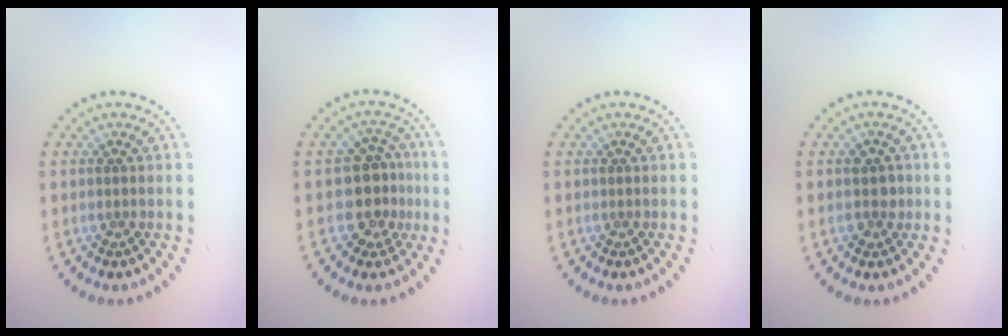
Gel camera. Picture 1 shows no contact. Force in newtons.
{"total": 3.6, "press": 3.2, "slide": 1.6}
{"total": 0.0}
{"total": 1.7, "press": 1.7, "slide": 0.3}